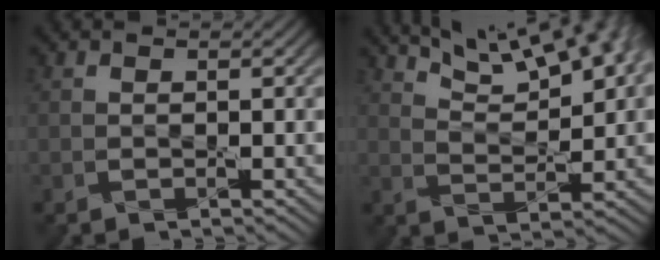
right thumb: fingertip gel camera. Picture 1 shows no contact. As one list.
[{"total": 10.7, "force": [7.3, 3.2, 7.0], "torque": [-0.124, 0.009, 0.111]}]